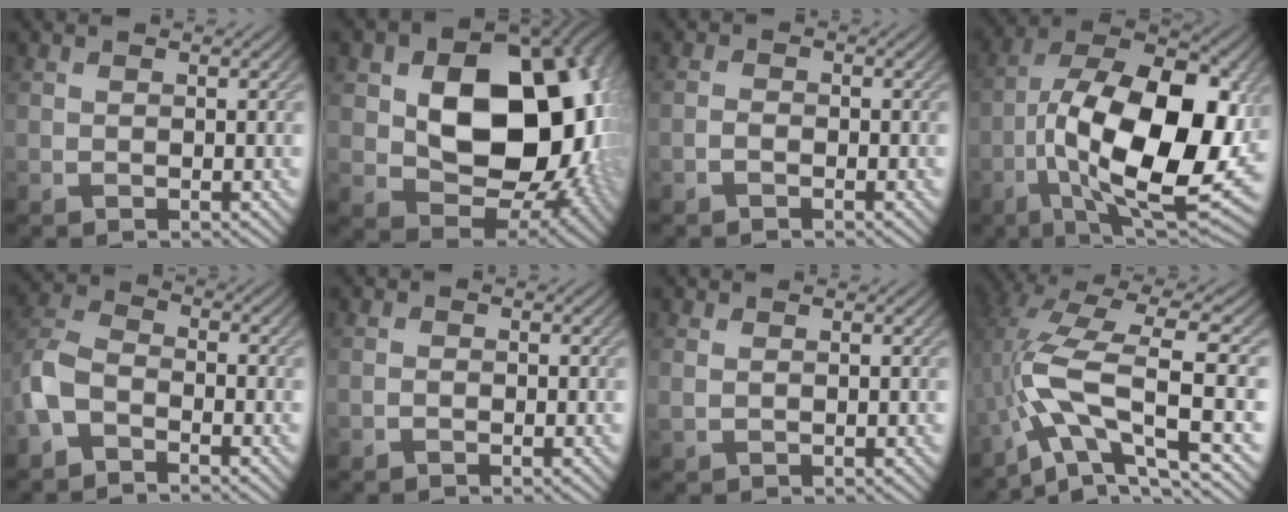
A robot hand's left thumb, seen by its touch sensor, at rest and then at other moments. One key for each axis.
{"total": 17.4, "fx": 1.4, "fy": 12.0, "fz": 12.5, "tx": -0.168, "ty": -0.017, "tz": 0.038}
{"total": 1.2, "fx": -0.8, "fy": 0.5, "fz": 0.7, "tx": -0.014, "ty": 0.002, "tz": -0.019}
{"total": 18.6, "fx": -2.6, "fy": 9.3, "fz": 15.9, "tx": -0.255, "ty": 0.005, "tz": -0.048}
{"total": 5.9, "fx": -3.1, "fy": 3.2, "fz": 3.8, "tx": -0.093, "ty": 0.002, "tz": -0.082}
{"total": 0.6, "fx": -0.4, "fy": 0.2, "fz": 0.3, "tx": -0.006, "ty": 0.000, "tz": -0.007}
{"total": 0.9, "fx": 0.5, "fy": 0.2, "fz": 0.7, "tx": -0.019, "ty": 0.000, "tz": 0.011}
{"total": 12.6, "fx": -2.4, "fy": 3.9, "fz": 11.7, "tx": -0.240, "ty": 0.007, "tz": -0.042}